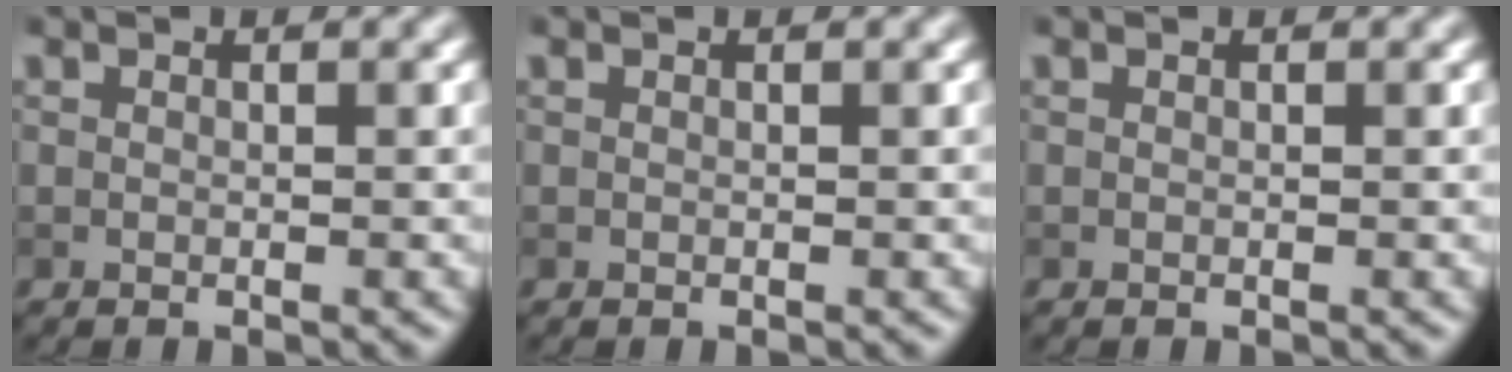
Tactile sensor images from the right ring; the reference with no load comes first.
{"total": 0.0}
{"total": 0.0}